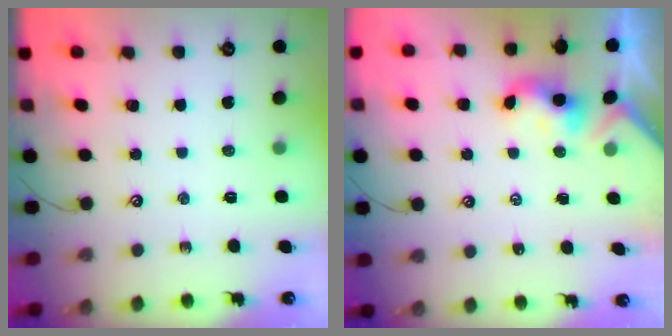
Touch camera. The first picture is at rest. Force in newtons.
{"total": 2.3, "press": 2.3, "slide": 0.2}